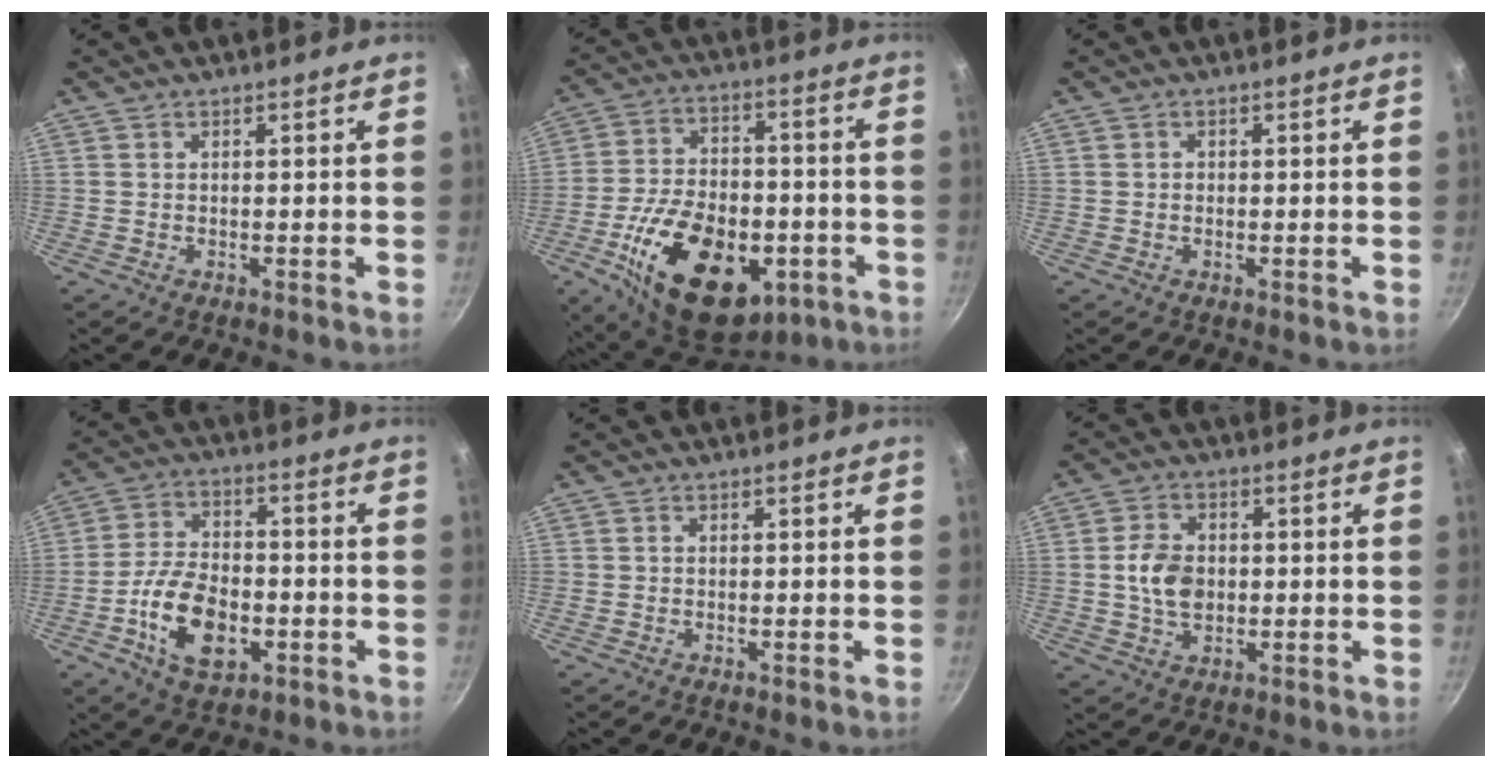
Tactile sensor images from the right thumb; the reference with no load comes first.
{"total": 24.5, "force": [-8.5, 14.7, 17.7], "torque": [-0.274, 0.031, -0.121]}
{"total": 0.6, "force": [0.0, 0.5, 0.1], "torque": [0.001, 0.002, -0.001]}
{"total": 13.3, "force": [-4.2, 7.8, 10.0], "torque": [-0.167, 0.024, -0.074]}
{"total": 0.0}
{"total": 7.3, "force": [-0.1, 5.2, 5.1], "torque": [-0.082, 0.008, -0.004]}